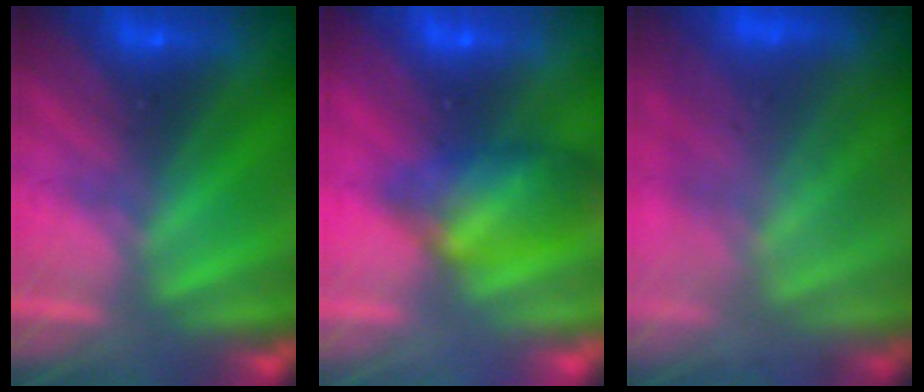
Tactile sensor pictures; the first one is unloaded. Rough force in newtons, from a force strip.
{"total": 10.1}
{"total": 9.8}